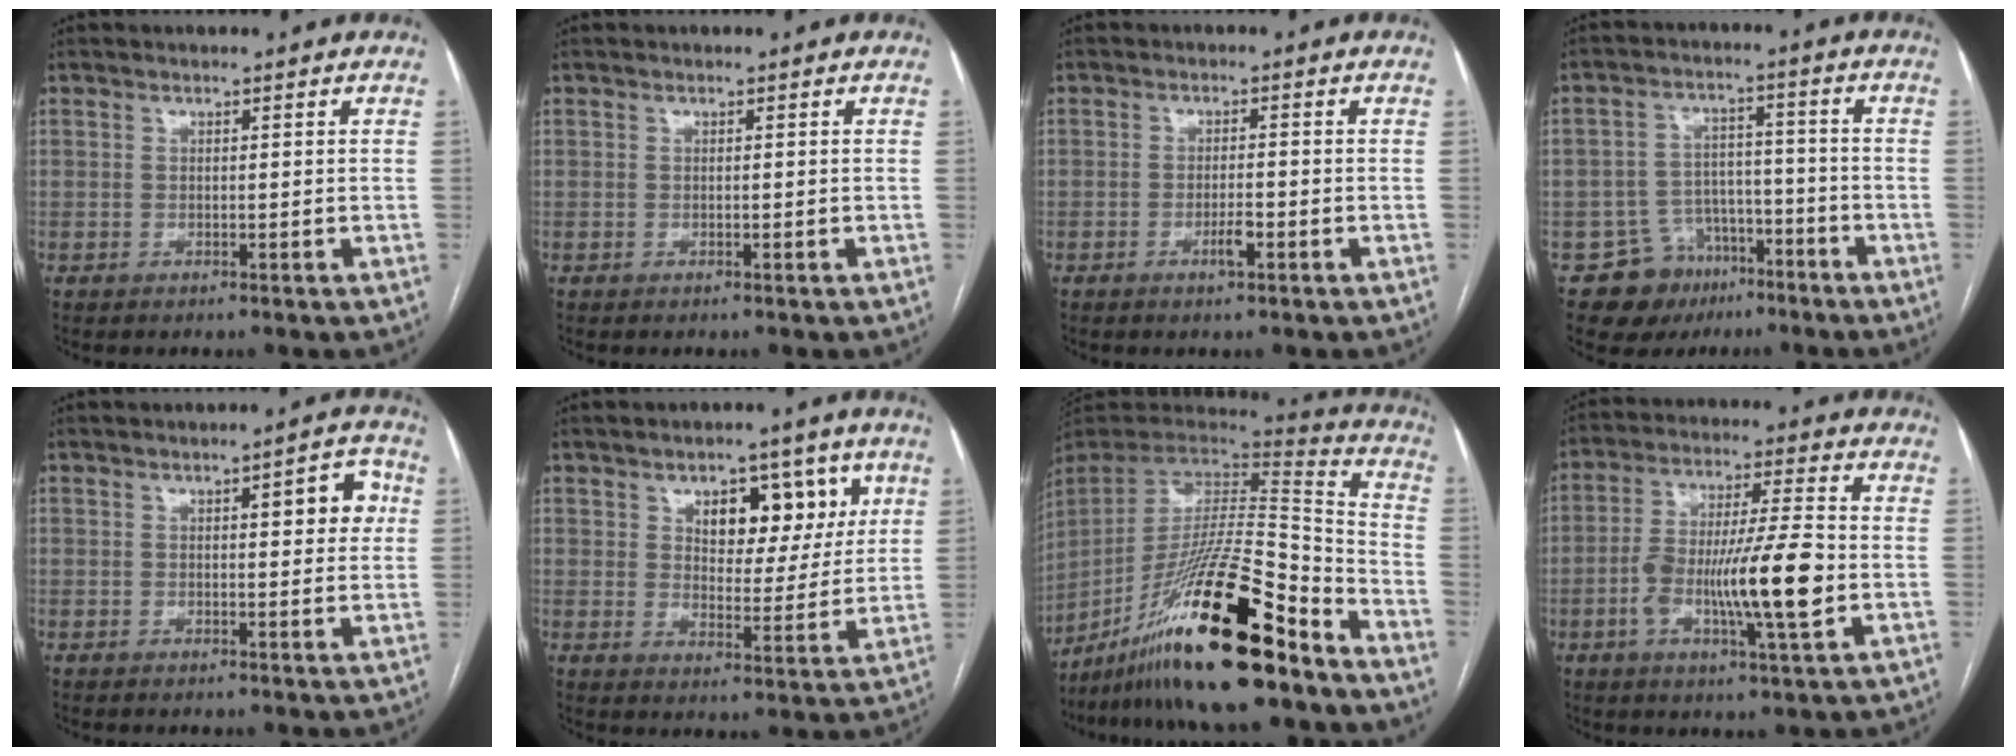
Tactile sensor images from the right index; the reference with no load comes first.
{"total": 0.0}
{"total": 2.5, "force": [-1.2, 0.5, 2.2], "torque": [-0.038, 0.000, -0.020]}
{"total": 9.0, "force": [-5.5, 6.9, 1.7], "torque": [-0.019, 0.030, -0.077]}
{"total": 5.3, "force": [1.3, 1.6, 4.8], "torque": [-0.057, 0.015, 0.014]}
{"total": 9.7, "force": [4.4, 5.3, 6.9], "torque": [-0.084, 0.014, 0.068]}
{"total": 26.4, "force": [-17.8, 2.9, 19.2], "torque": [-0.332, -0.017, -0.309]}
{"total": 14.6, "force": [-3.2, 1.6, 14.2], "torque": [-0.257, 0.003, -0.054]}